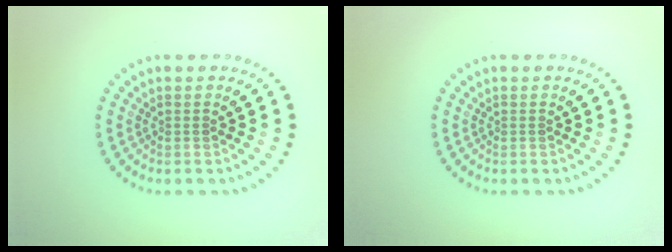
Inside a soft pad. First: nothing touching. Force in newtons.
{"total": 0.0}